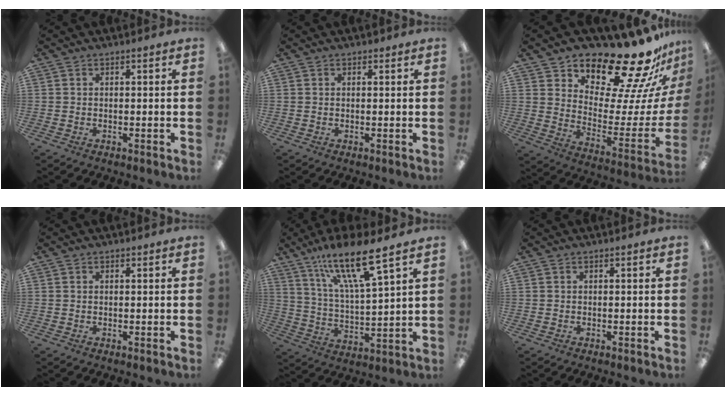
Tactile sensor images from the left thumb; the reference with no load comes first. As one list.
[{"total": 0.6, "force": [0.4, 0.4, 0.1], "torque": [0.005, -0.002, 0.005]}, {"total": 21.6, "force": [18.5, 6.5, 9.0], "torque": [-0.132, -0.150, 0.312]}, {"total": 0.0}, {"total": 15.8, "force": [11.5, 2.9, 10.5], "torque": [-0.198, -0.061, 0.191]}, {"total": 0.0}]